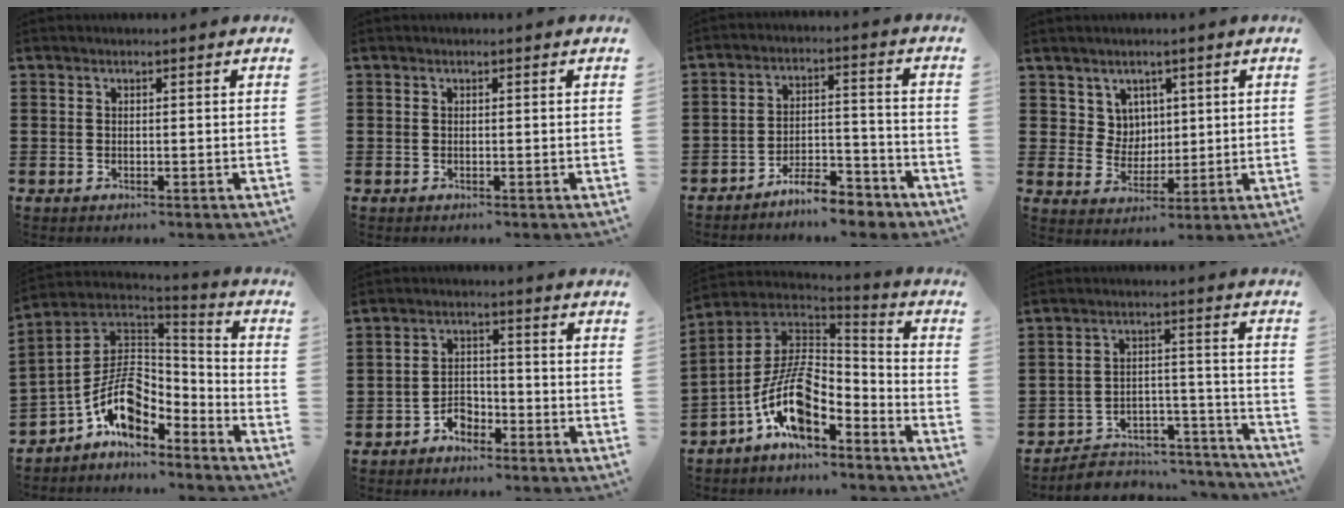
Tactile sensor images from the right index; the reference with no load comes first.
{"total": 0.0}
{"total": 6.7, "force": [-6.2, 1.3, 2.3], "torque": [-0.039, 0.017, -0.118]}
{"total": 4.9, "force": [2.5, 4.2, 0.5], "torque": [-0.034, 0.007, 0.047]}
{"total": 10.1, "force": [-4.4, 6.0, 6.8], "torque": [-0.160, -0.002, -0.090]}
{"total": 3.3, "force": [-2.8, 1.7, 0.7], "torque": [-0.020, 0.009, -0.058]}
{"total": 12.2, "force": [-6.2, 5.1, 9.2], "torque": [-0.213, 0.000, -0.129]}
{"total": 4.9, "force": [-4.5, 1.8, 0.6], "torque": [-0.016, 0.008, -0.089]}